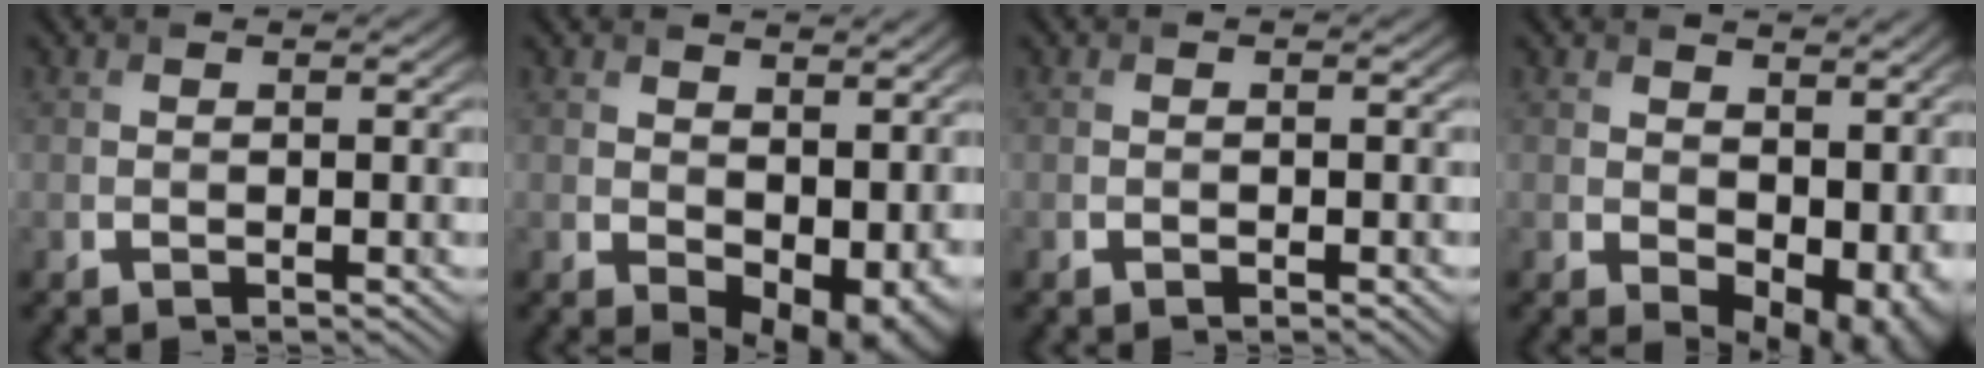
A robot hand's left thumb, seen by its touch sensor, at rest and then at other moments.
{"total": 7.8, "force": [0.2, 5.1, 5.9], "torque": [-0.088, -0.030, 0.027]}
{"total": 0.8, "force": [-0.5, 0.2, 0.6], "torque": [-0.009, 0.000, -0.004]}
{"total": 9.6, "force": [0.1, 6.4, 7.2], "torque": [-0.101, -0.035, 0.037]}